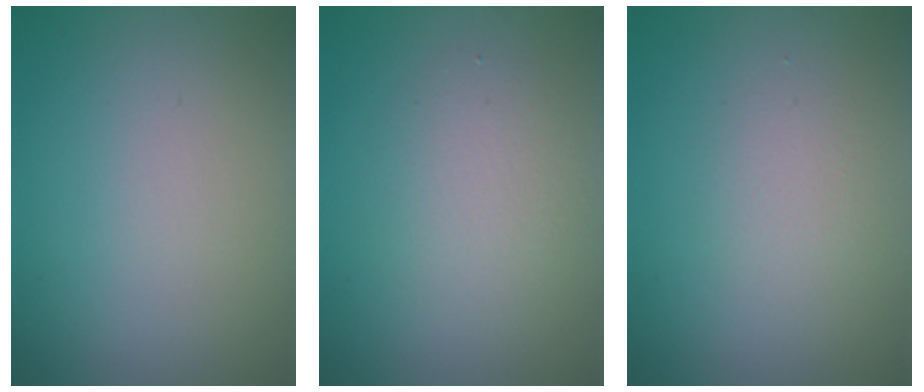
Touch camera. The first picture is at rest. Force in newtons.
{"total": 2.9, "press": 2.9, "slide": 0.0}
{"total": 1.7, "press": 1.7, "slide": 0.1}